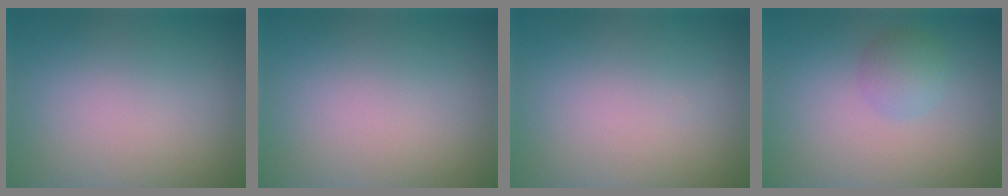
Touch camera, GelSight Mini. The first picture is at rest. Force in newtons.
{"total": 0.0}
{"total": 0.0}
{"total": 2.1, "press": 2.1, "slide": 0.0}